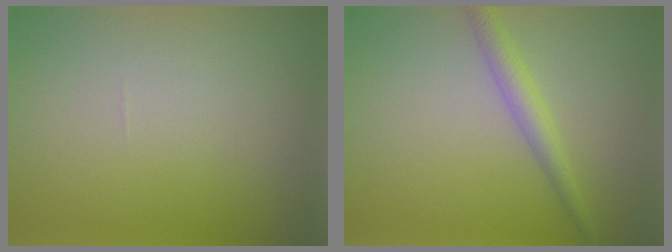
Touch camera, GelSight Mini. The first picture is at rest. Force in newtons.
{"total": 2.5, "press": 2.5, "slide": 0.1}